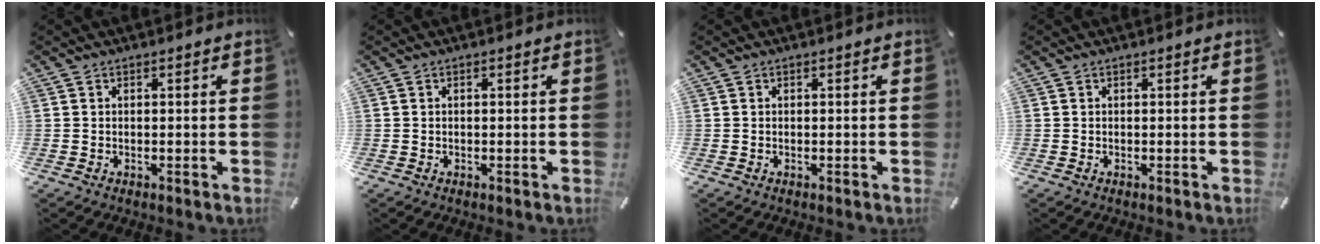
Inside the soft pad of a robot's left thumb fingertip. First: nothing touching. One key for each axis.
{"total": 0.0}
{"total": 0.0}
{"total": 0.0}